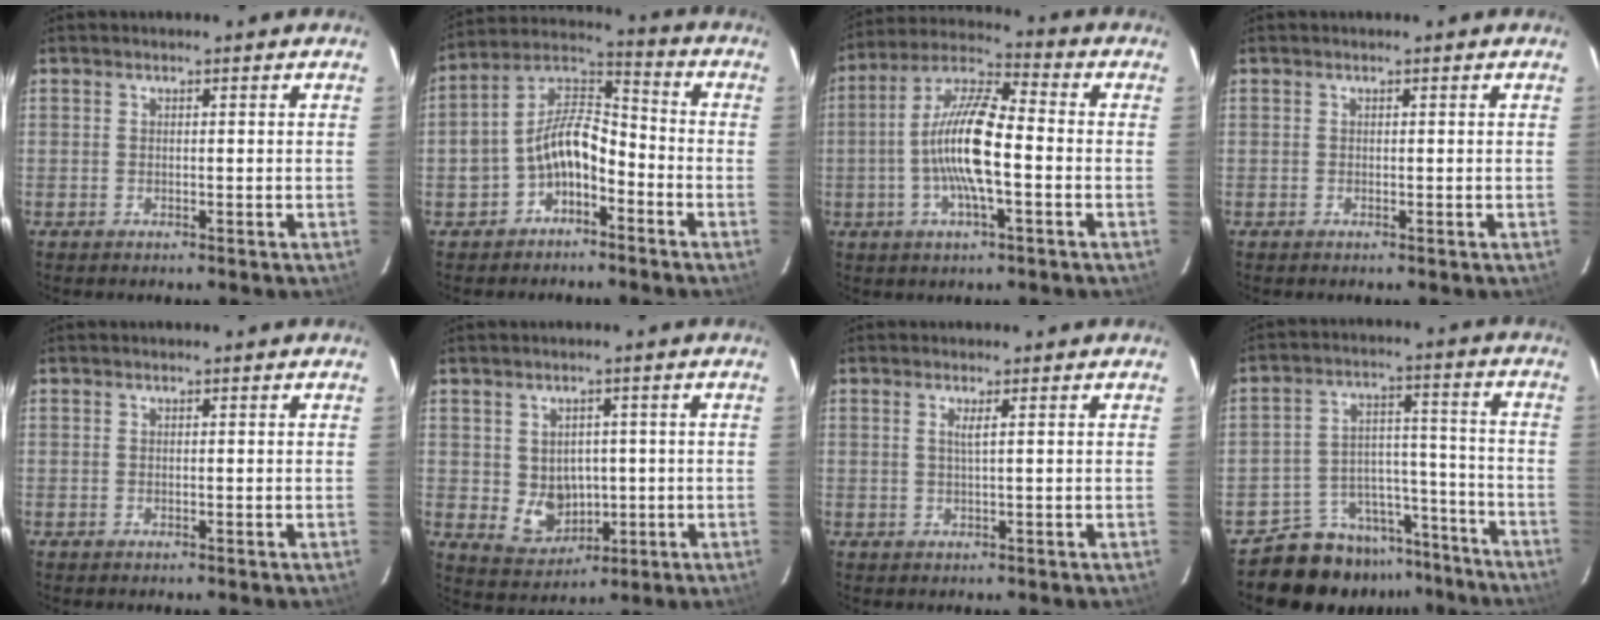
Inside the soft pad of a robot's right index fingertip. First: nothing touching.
{"total": 10.2, "force": [-4.5, 6.1, 6.9], "torque": [-0.144, 0.032, -0.075]}
{"total": 13.6, "force": [-2.6, 3.6, 12.8], "torque": [-0.257, 0.008, -0.055]}
{"total": 0.0}
{"total": 0.0}
{"total": 7.3, "force": [-0.1, 6.4, 3.5], "torque": [-0.071, 0.001, 0.023]}
{"total": 1.7, "force": [0.5, -0.2, 1.6], "torque": [-0.027, 0.002, 0.010]}
{"total": 15.1, "force": [-13.0, 7.6, 1.4], "torque": [-0.026, 0.072, -0.182]}